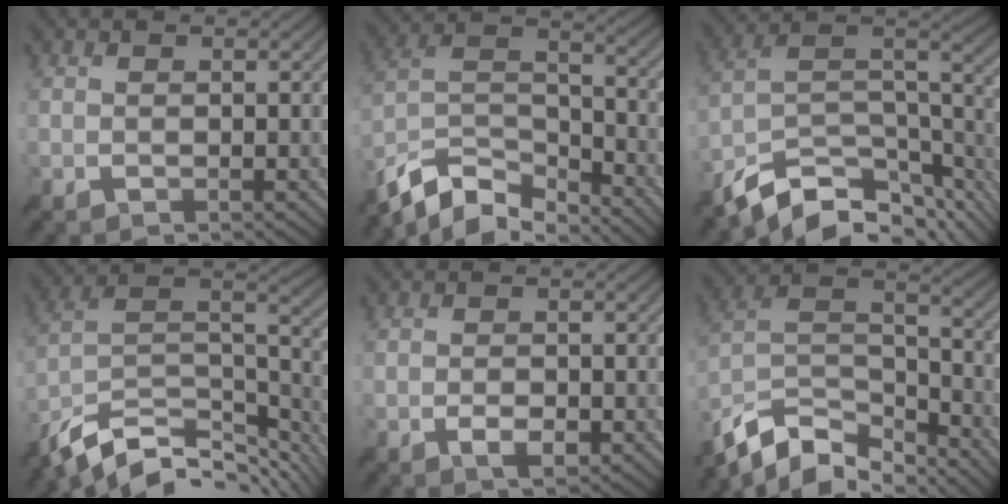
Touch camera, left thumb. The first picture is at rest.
{"total": 11.5, "force": [-9.4, 3.8, 5.3], "torque": [-0.116, 0.002, -0.182]}
{"total": 13.2, "force": [-9.3, 5.0, 8.0], "torque": [-0.164, -0.004, -0.153]}
{"total": 13.7, "force": [-9.7, 5.6, 7.8], "torque": [-0.190, -0.008, -0.160]}
{"total": 2.2, "force": [-1.0, 1.1, 1.7], "torque": [-0.030, -0.002, -0.017]}
{"total": 12.7, "force": [-9.9, 5.1, 6.2], "torque": [-0.145, 0.003, -0.185]}